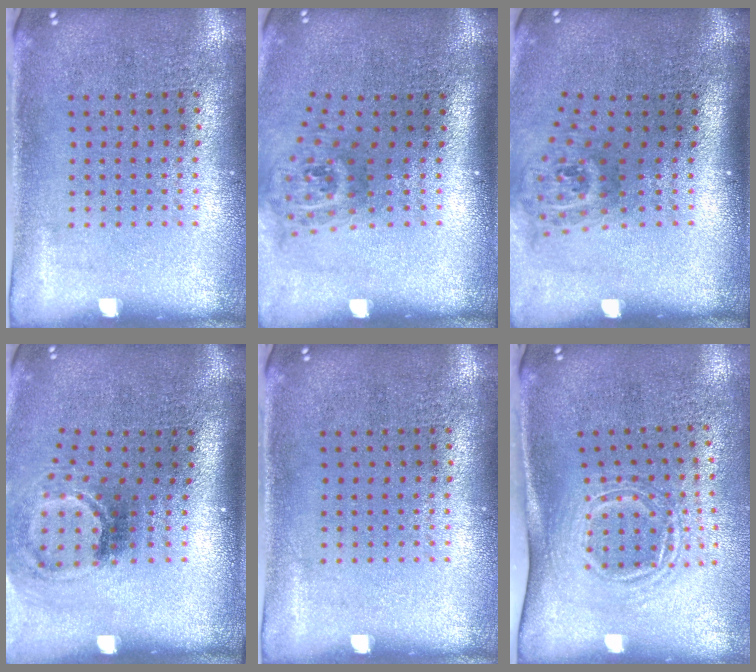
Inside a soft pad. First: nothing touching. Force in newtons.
{"total": 1.9, "press": 1.3, "slide": 1.4}
{"total": 1.9, "press": 1.3, "slide": 1.4}
{"total": 2.1, "press": 1.3, "slide": 1.6}
{"total": 0.0}
{"total": 1.7, "press": 1.1, "slide": 1.2}